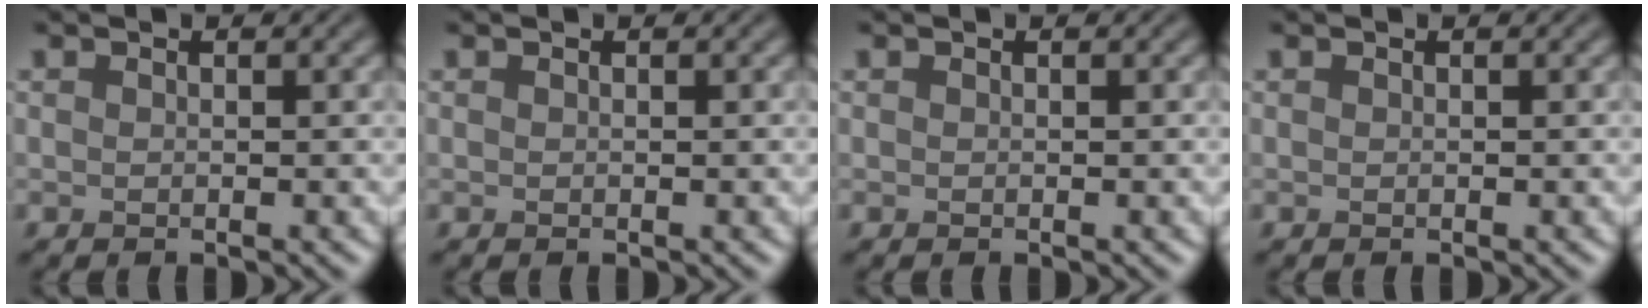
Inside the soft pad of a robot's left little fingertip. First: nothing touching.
{"total": 0.0}
{"total": 0.0}
{"total": 0.0}